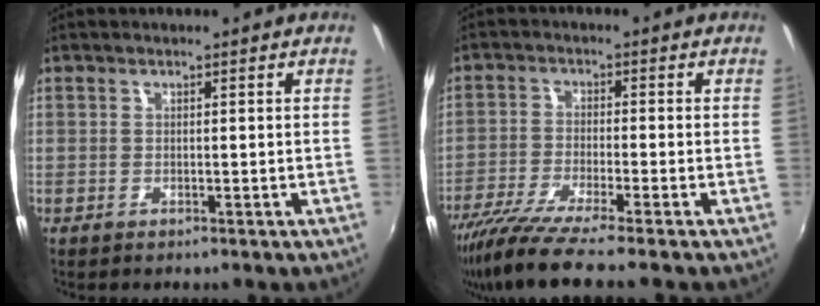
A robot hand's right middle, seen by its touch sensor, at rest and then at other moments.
{"total": 9.4, "force": [-7.7, -0.5, 5.5], "torque": [-0.120, -0.037, -0.138]}